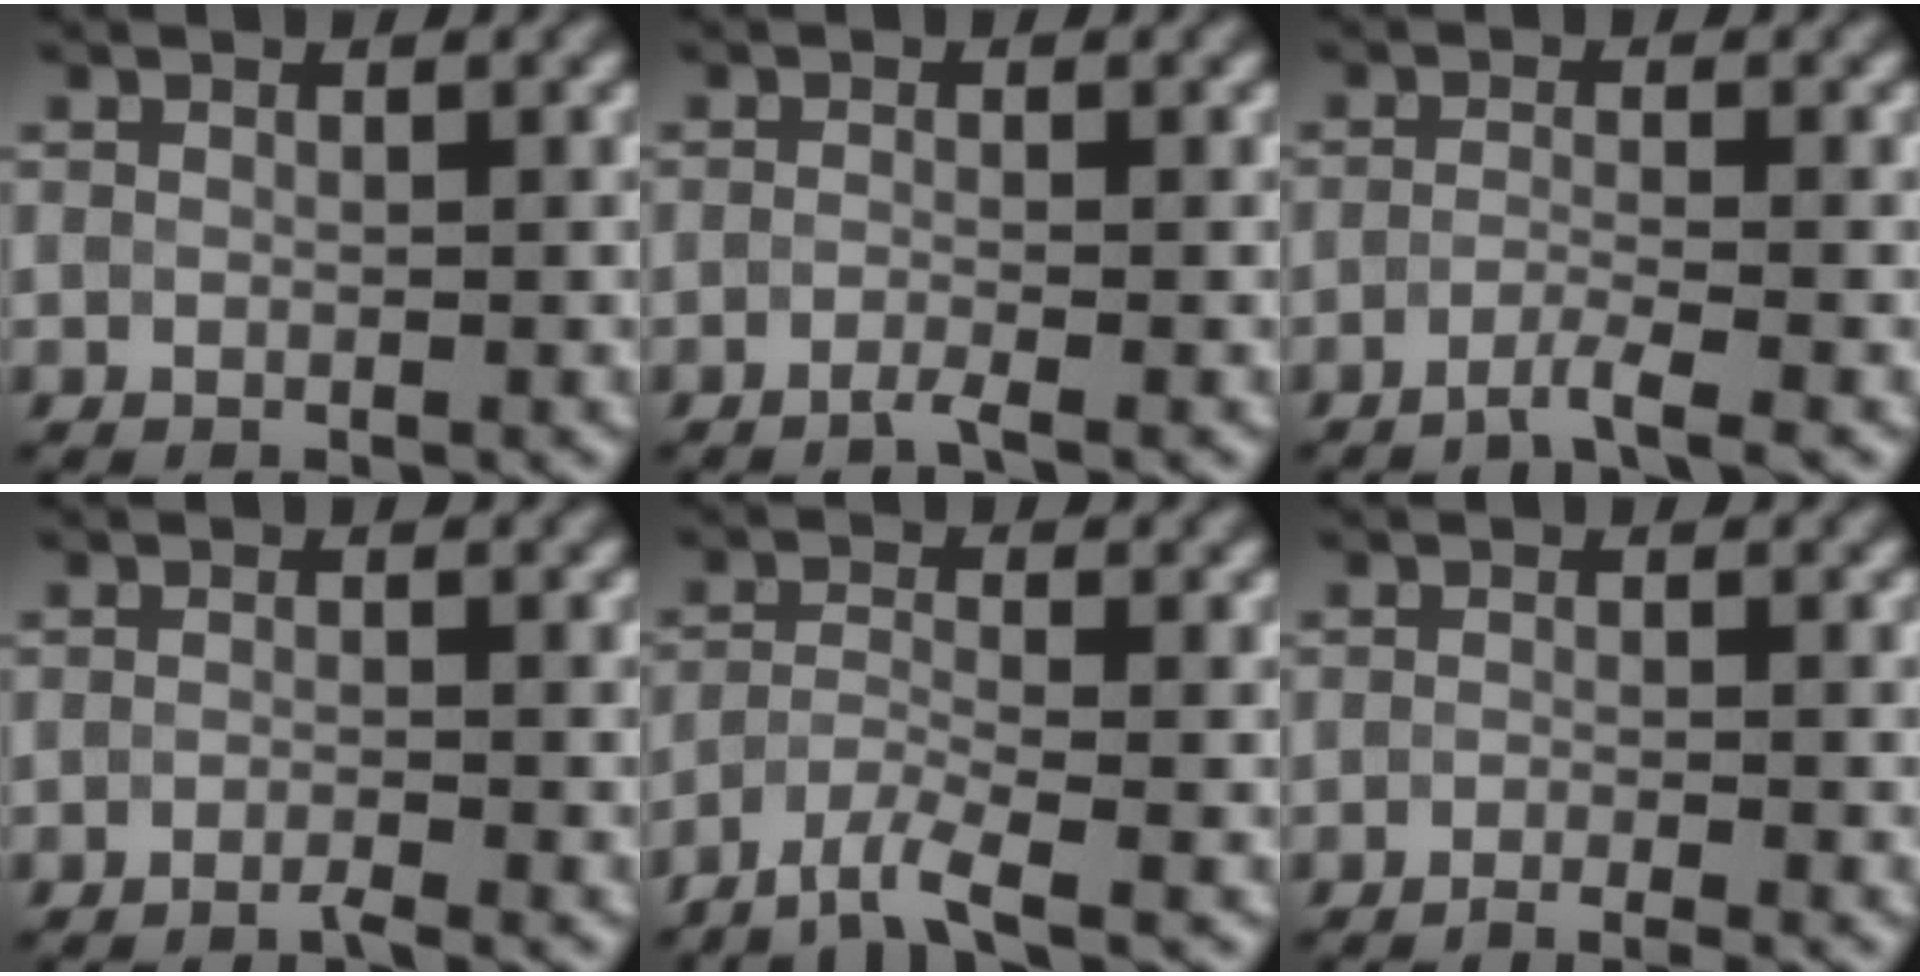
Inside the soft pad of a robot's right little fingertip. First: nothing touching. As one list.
[{"total": 1.5, "force": [-1.5, -0.3, 0.1], "torque": [0.000, -0.006, -0.033]}, {"total": 2.3, "force": [-2.2, -0.3, 0.6], "torque": [-0.007, 0.002, -0.051]}, {"total": 1.6, "force": [-1.6, -0.3, -0.2], "torque": [0.006, -0.005, -0.033]}, {"total": 3.7, "force": [-3.4, 0.1, 1.3], "torque": [-0.032, -0.007, -0.072]}, {"total": 2.1, "force": [-2.1, -0.1, 0.3], "torque": [0.003, -0.007, -0.041]}]